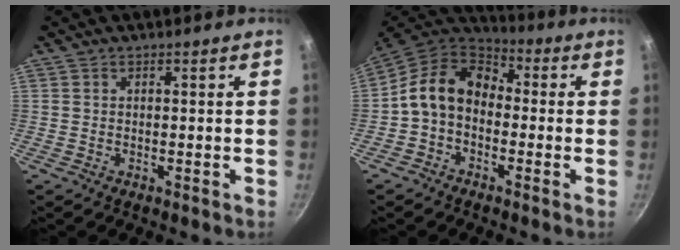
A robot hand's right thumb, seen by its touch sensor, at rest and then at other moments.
{"total": 12.2, "force": [-0.7, 9.2, 8.0], "torque": [-0.124, 0.044, -0.035]}